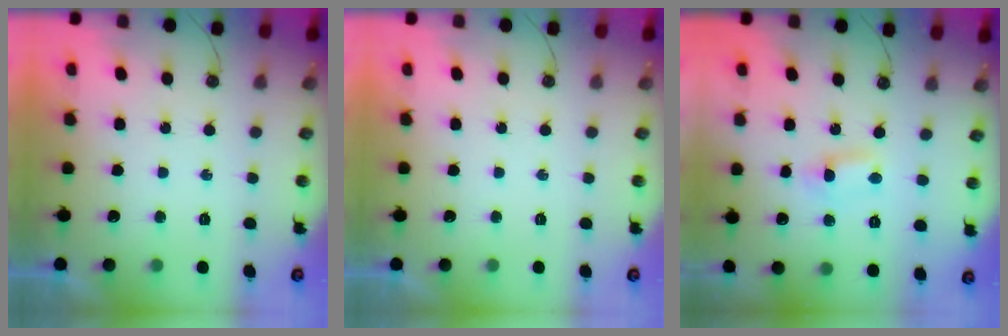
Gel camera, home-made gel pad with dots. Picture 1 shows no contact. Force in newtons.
{"total": 0.0}
{"total": 1.1, "press": 0.9, "slide": 0.7}